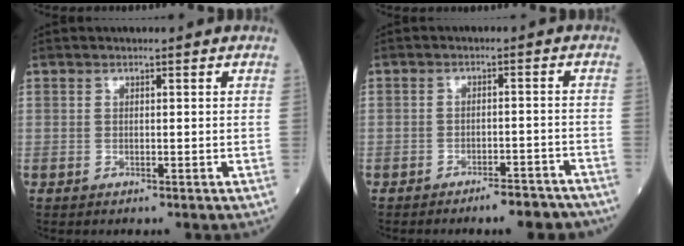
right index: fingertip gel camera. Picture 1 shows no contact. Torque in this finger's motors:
{"motor_torque": [-0.26, -0.18, -0.86, -0.21]}